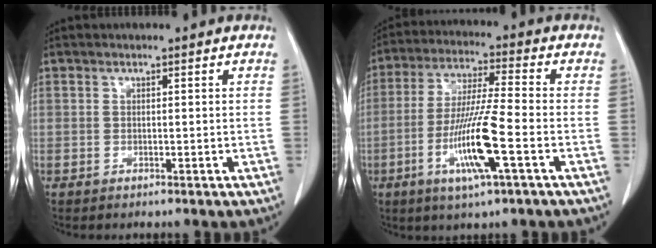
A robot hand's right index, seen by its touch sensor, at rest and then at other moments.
{"total": 12.1, "force": [-4.2, 0.1, 11.3], "torque": [-0.224, -0.014, -0.081]}